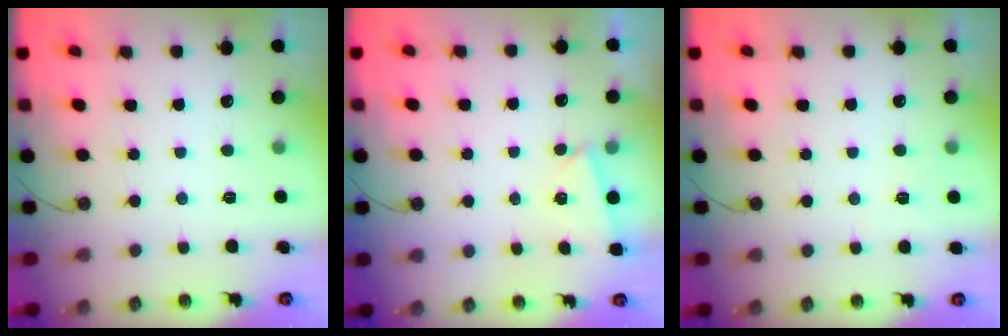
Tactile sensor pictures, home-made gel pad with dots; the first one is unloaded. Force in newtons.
{"total": 2.9, "press": 2.1, "slide": 2.0}
{"total": 3.2, "press": 2.1, "slide": 2.4}